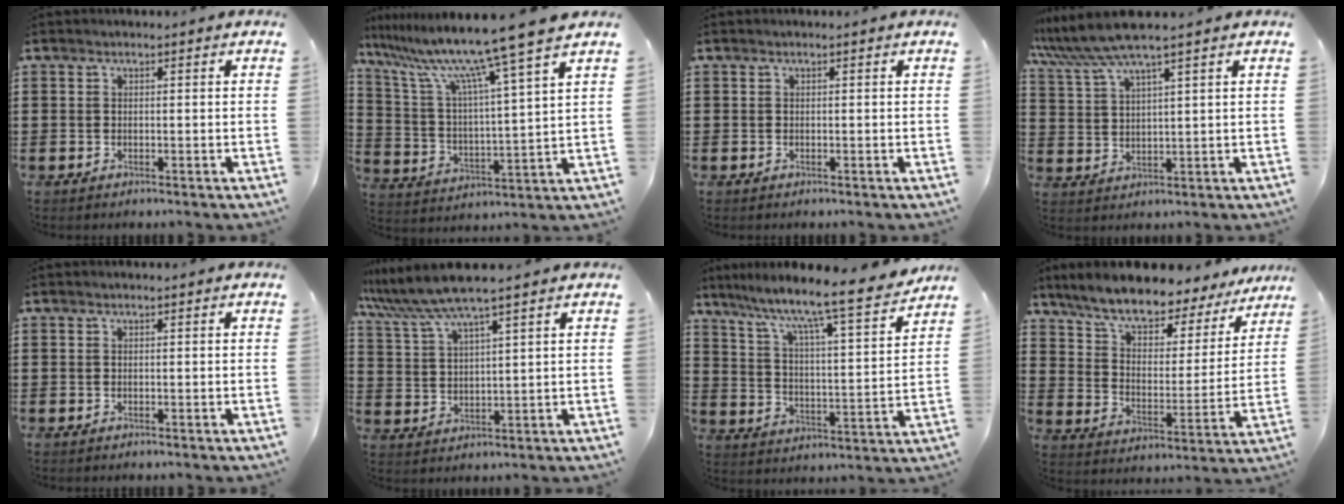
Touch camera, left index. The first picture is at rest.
{"total": 11.4, "force": [9.5, -1.2, 6.2], "torque": [-0.160, -0.061, 0.149]}
{"total": 0.0}
{"total": 6.7, "force": [5.4, 0.0, 4.0], "torque": [-0.093, -0.016, 0.096]}
{"total": 0.0}
{"total": 6.9, "force": [5.7, -0.1, 3.9], "torque": [-0.095, -0.019, 0.101]}
{"total": 8.0, "force": [6.9, -0.4, 4.2], "torque": [-0.093, -0.066, 0.101]}
{"total": 8.1, "force": [7.1, 1.8, 3.3], "torque": [-0.097, -0.042, 0.120]}